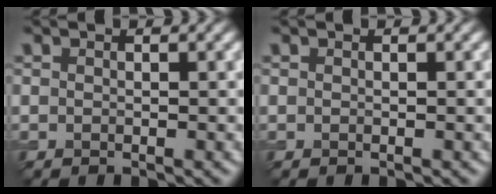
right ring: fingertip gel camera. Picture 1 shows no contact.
{"total": 0.0}